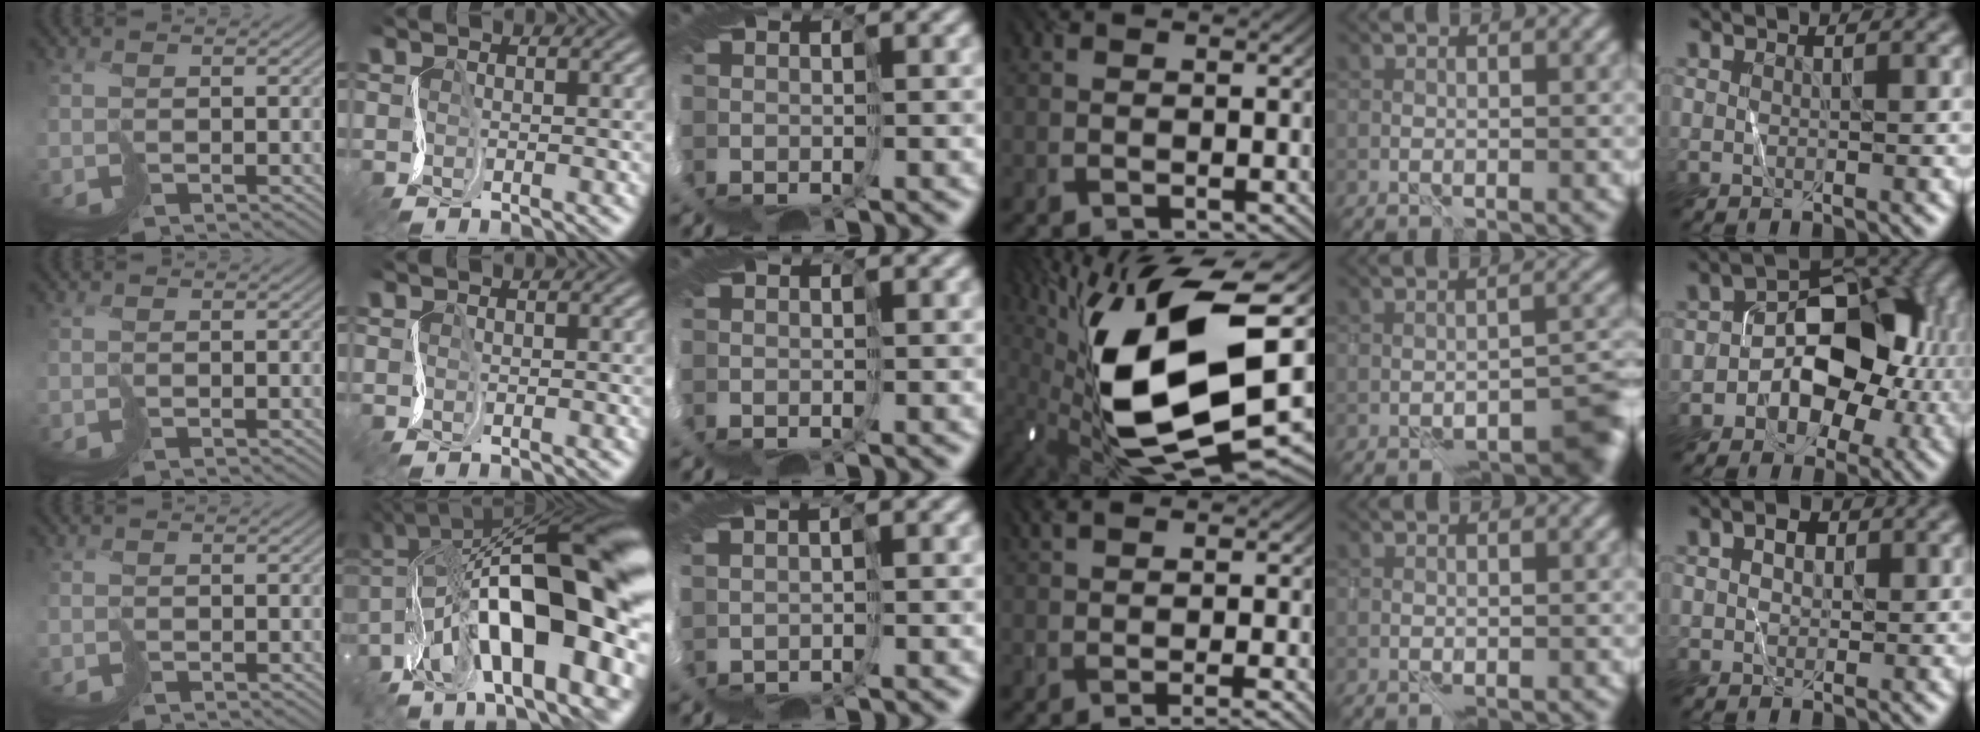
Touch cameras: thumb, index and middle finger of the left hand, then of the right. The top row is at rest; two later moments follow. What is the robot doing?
{"motion": "cut", "object": "tissue"}